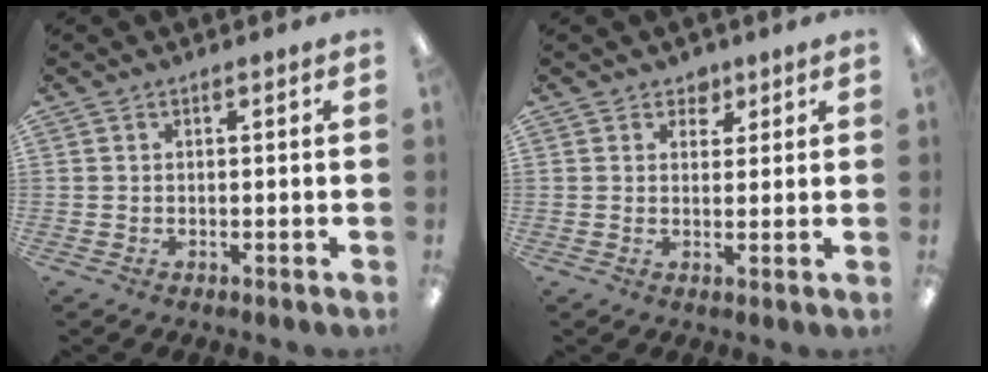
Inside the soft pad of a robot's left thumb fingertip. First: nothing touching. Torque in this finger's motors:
{"motor_torque": [0.12, 0.15, -0.32, -0.19, -0.06]}